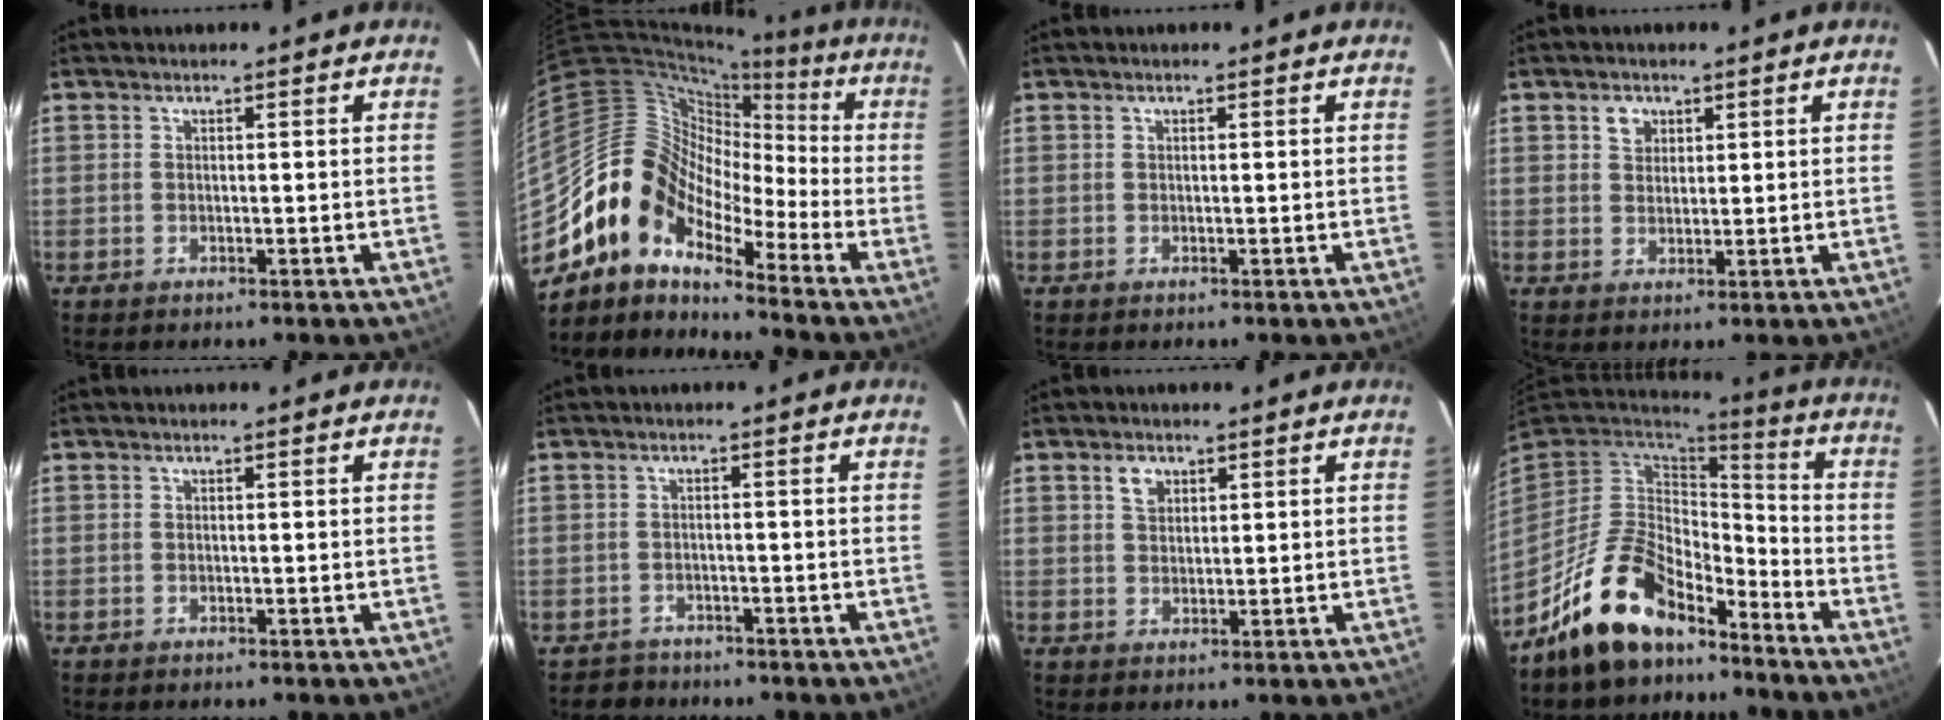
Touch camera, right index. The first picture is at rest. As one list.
[{"total": 12.4, "force": [-8.7, 7.4, 5.0], "torque": [-0.080, 0.023, -0.193]}, {"total": 0.0}, {"total": 2.9, "force": [1.5, 2.3, 1.1], "torque": [-0.011, 0.009, 0.028]}, {"total": 0.0}, {"total": 3.1, "force": [-2.5, 1.8, -0.5], "torque": [0.003, 0.011, -0.040]}, {"total": 3.0, "force": [1.6, 2.0, 1.5], "torque": [-0.024, 0.008, 0.030]}, {"total": 16.0, "force": [-12.5, 6.6, 7.5], "torque": [-0.158, 0.018, -0.221]}]